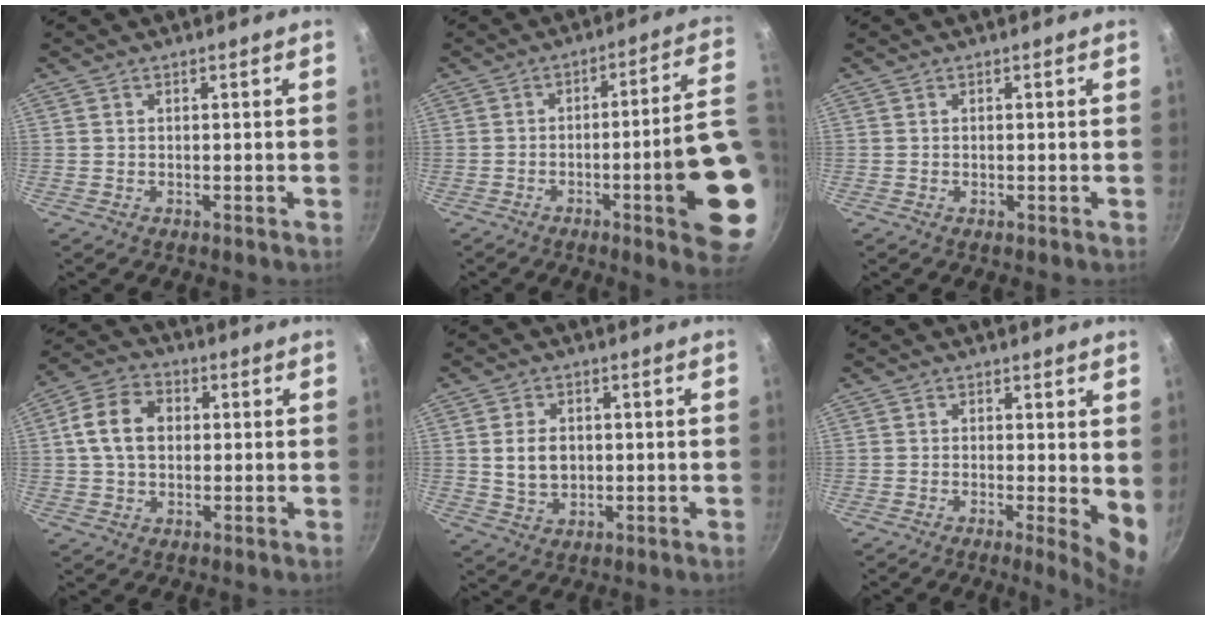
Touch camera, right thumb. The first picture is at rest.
{"total": 17.8, "force": [-4.3, 3.1, 17.0], "torque": [-0.202, 0.020, -0.056]}
{"total": 0.0}
{"total": 9.7, "force": [1.3, 7.1, 6.4], "torque": [-0.104, 0.017, 0.012]}
{"total": 5.9, "force": [0.5, 4.3, 4.0], "torque": [-0.059, -0.005, 0.013]}
{"total": 6.2, "force": [0.2, 1.8, 5.9], "torque": [-0.075, -0.016, 0.001]}